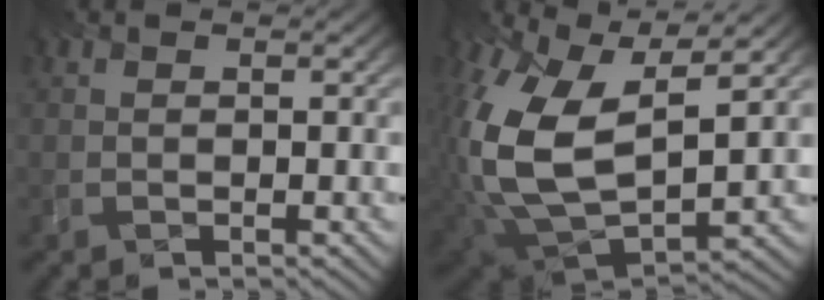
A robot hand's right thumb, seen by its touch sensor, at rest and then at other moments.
{"total": 13.9, "force": [0.6, 8.6, 10.9], "torque": [-0.284, -0.025, 0.035]}